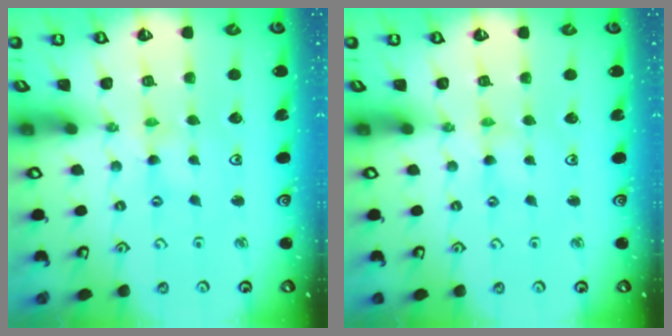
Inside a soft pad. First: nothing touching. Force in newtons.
{"total": 1.1, "press": 1.0, "slide": 0.4}